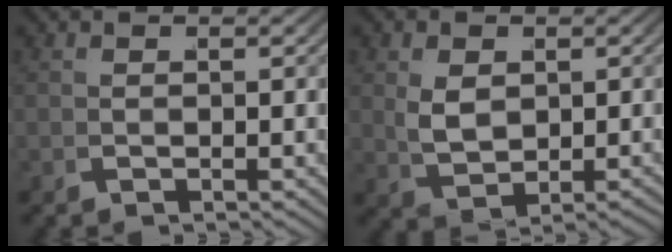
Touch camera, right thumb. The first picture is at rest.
{"total": 3.6, "force": [1.2, 2.2, 2.6], "torque": [-0.055, -0.010, 0.036]}